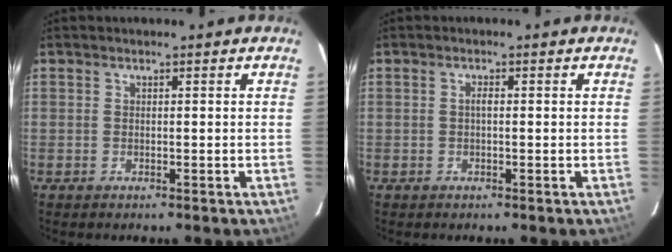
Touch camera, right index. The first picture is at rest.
{"total": 0.9, "force": [-0.1, 0.3, 0.8], "torque": [-0.016, 0.004, -0.002]}